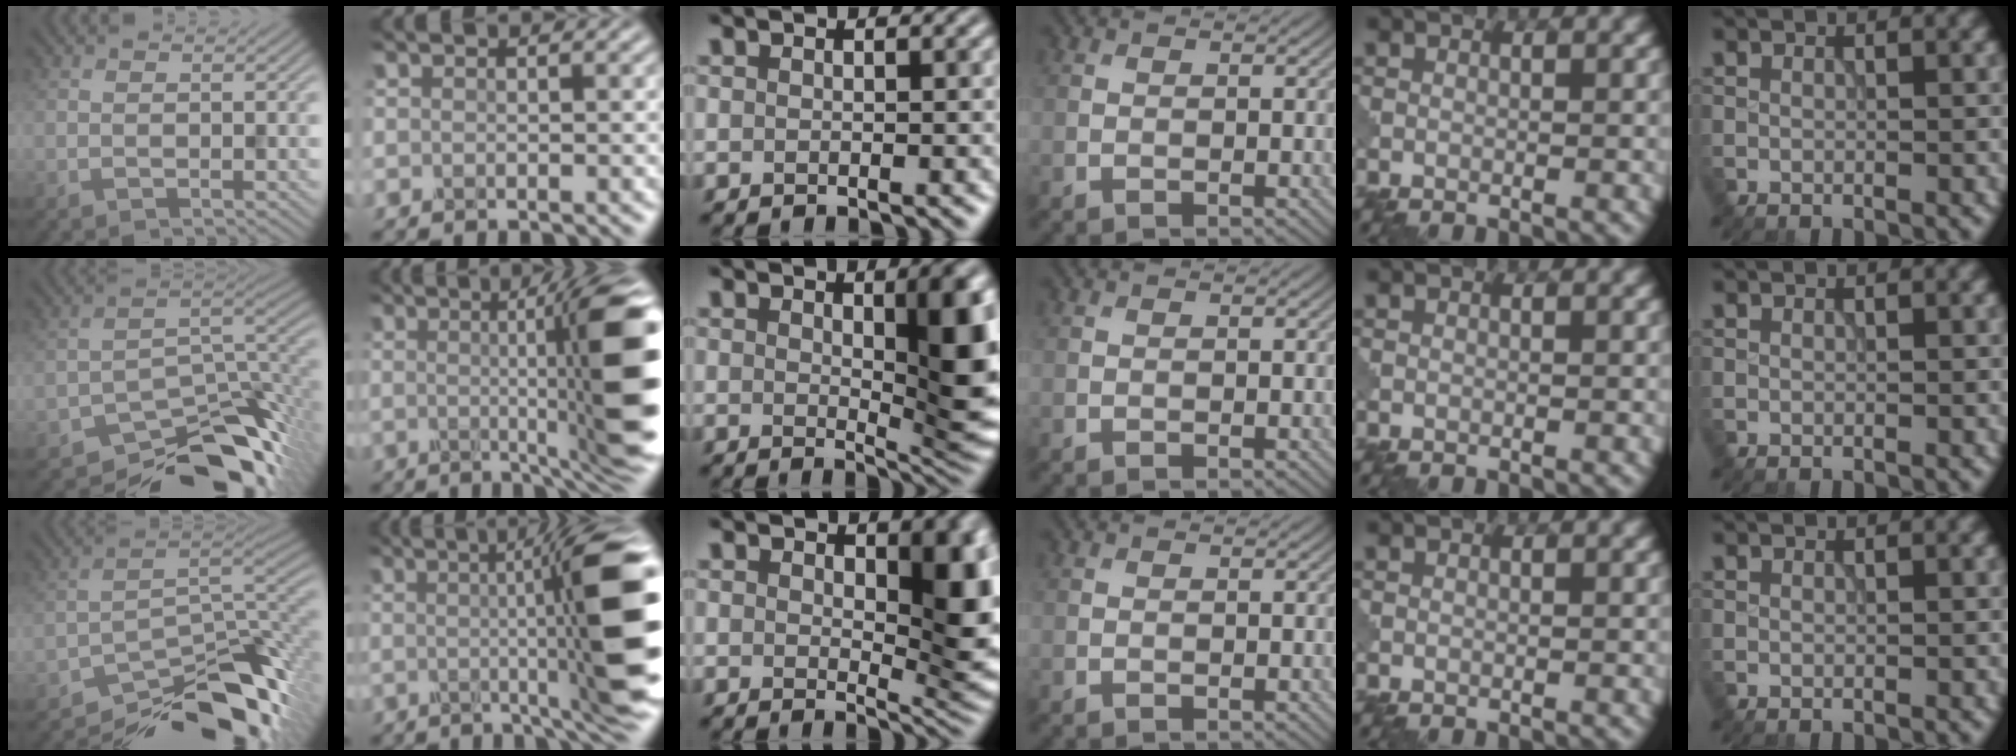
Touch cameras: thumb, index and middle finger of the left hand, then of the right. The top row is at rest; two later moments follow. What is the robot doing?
{"motion": "shake", "object": "sieve"}